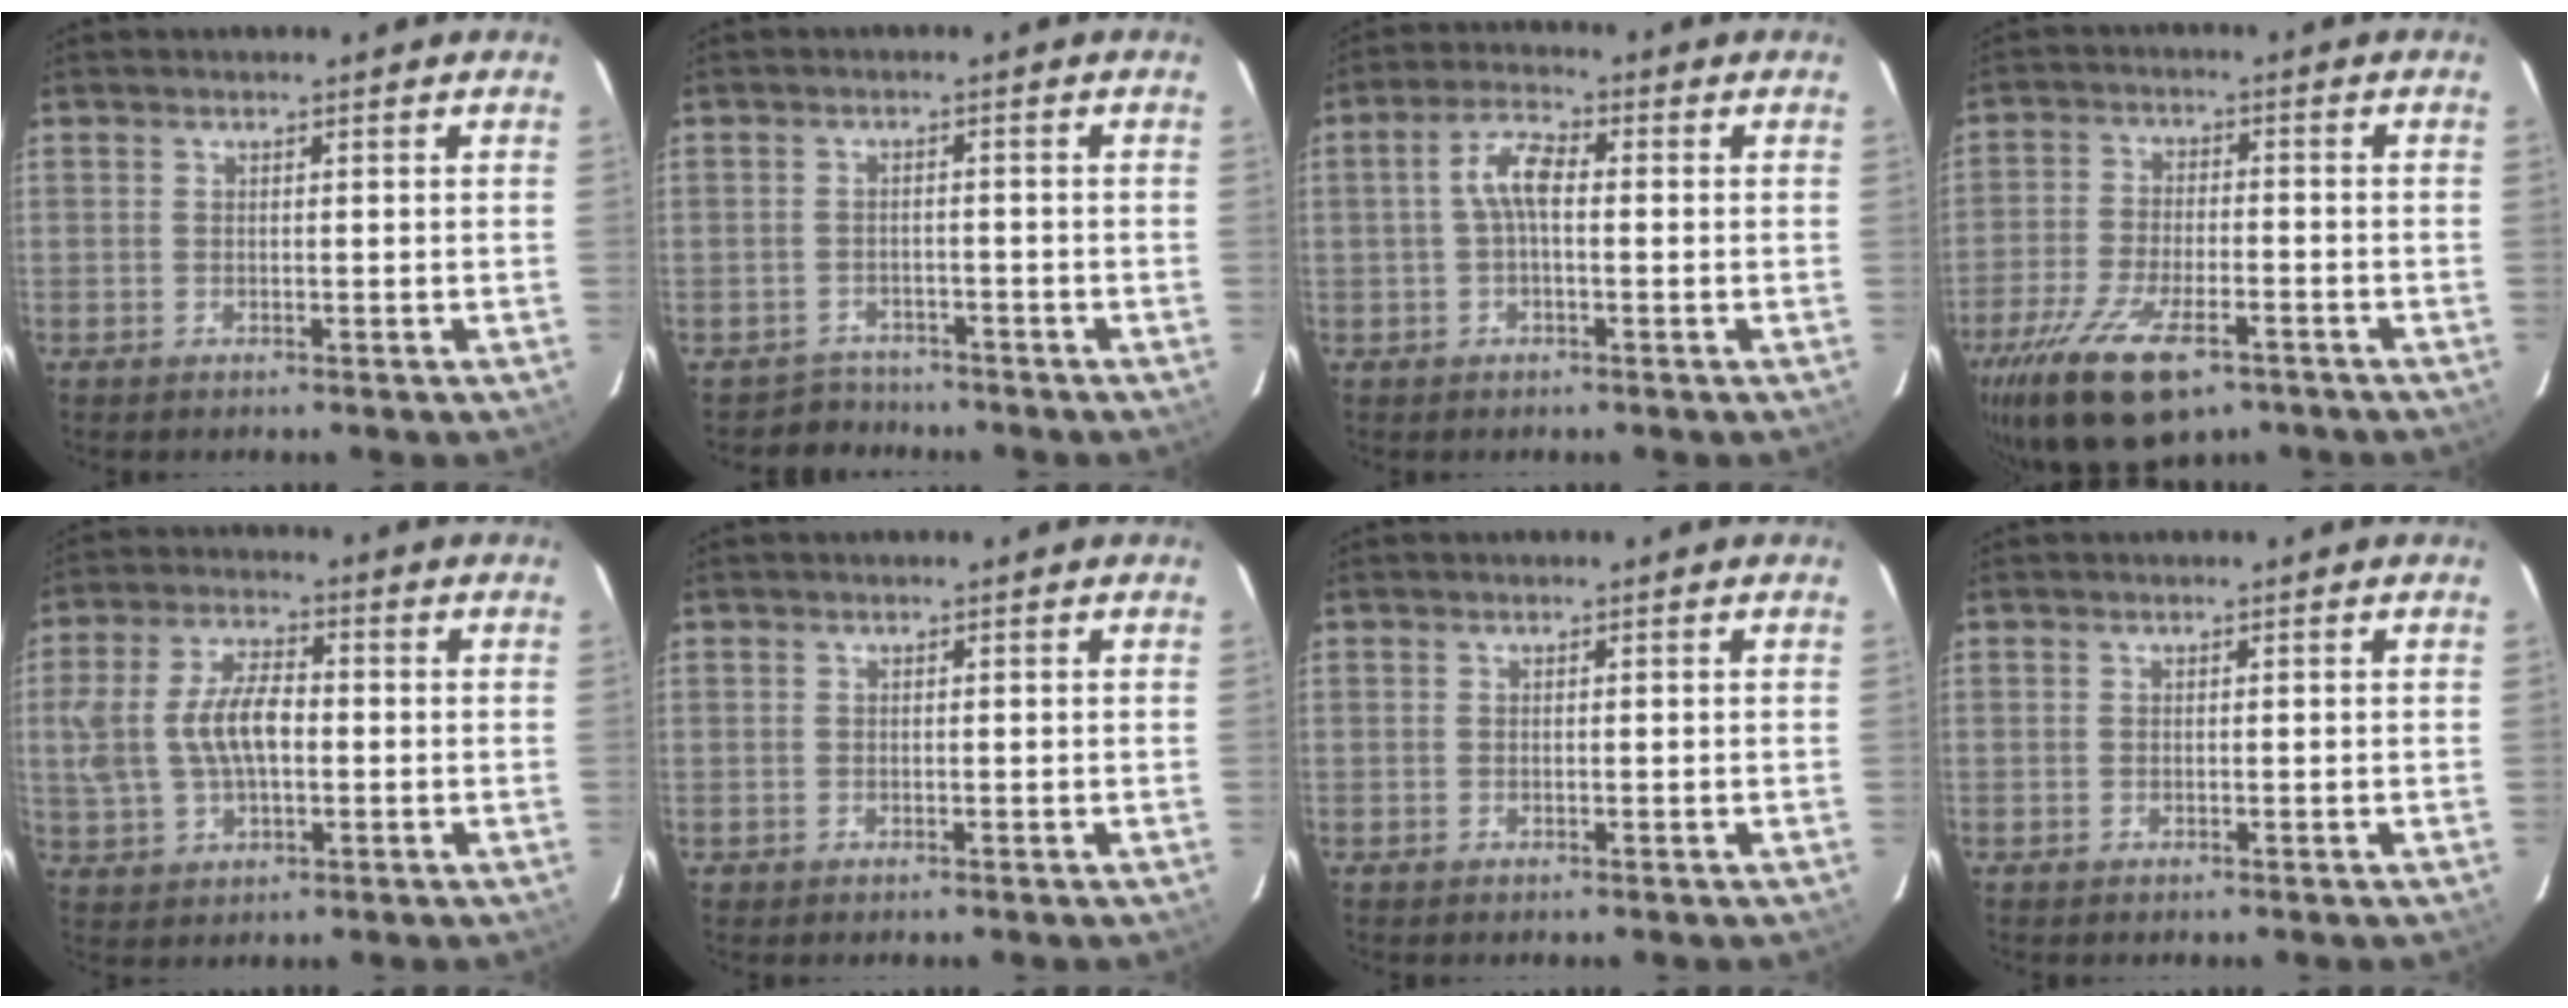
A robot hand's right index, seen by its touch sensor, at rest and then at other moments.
{"total": 3.9, "force": [-3.2, 2.1, -0.7], "torque": [0.003, 0.012, -0.052]}
{"total": 5.3, "force": [-0.1, 2.1, 4.9], "torque": [-0.101, 0.017, -0.003]}
{"total": 17.2, "force": [-10.7, 7.1, 11.5], "torque": [-0.246, -0.043, -0.184]}
{"total": 11.1, "force": [-0.2, 6.0, 9.3], "torque": [-0.193, 0.013, 0.001]}
{"total": 0.7, "force": [-0.1, 0.7, -0.1], "torque": [0.002, 0.003, 0.000]}
{"total": 0.0}
{"total": 0.0}